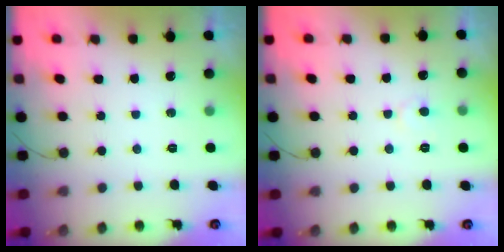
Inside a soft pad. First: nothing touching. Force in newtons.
{"total": 4.0, "press": 4.0, "slide": 0.4}